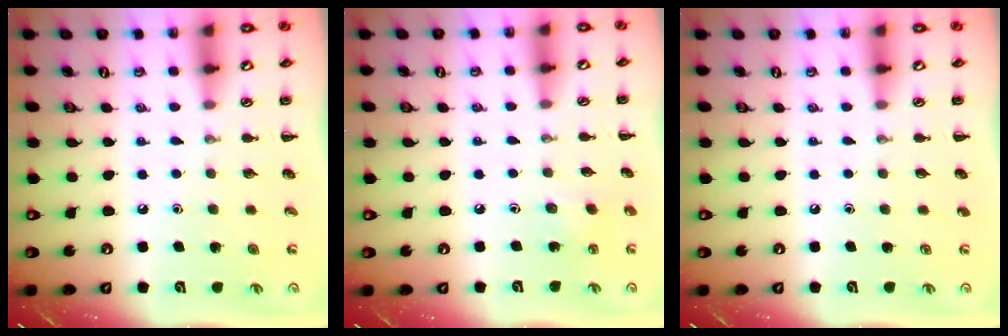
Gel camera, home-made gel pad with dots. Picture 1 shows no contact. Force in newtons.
{"total": 2.7, "press": 2.6, "slide": 0.8}
{"total": 0.0}